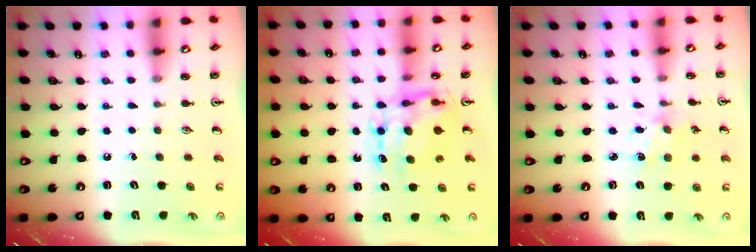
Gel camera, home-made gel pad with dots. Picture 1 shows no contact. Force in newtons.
{"total": 8.7, "press": 8.7, "slide": 0.6}
{"total": 2.9, "press": 2.8, "slide": 0.3}